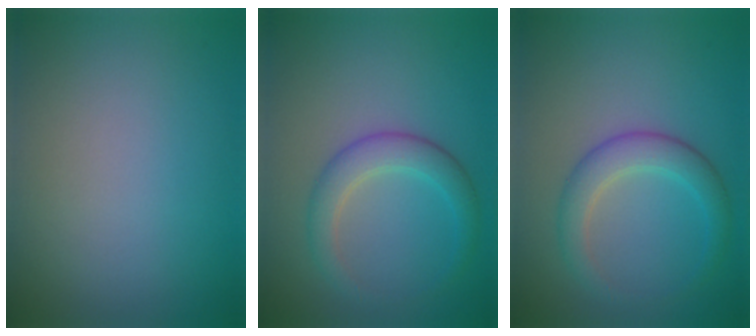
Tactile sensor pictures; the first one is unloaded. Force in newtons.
{"total": 3.2, "press": 3.2, "slide": 0.3}
{"total": 2.6, "press": 2.6, "slide": 0.2}